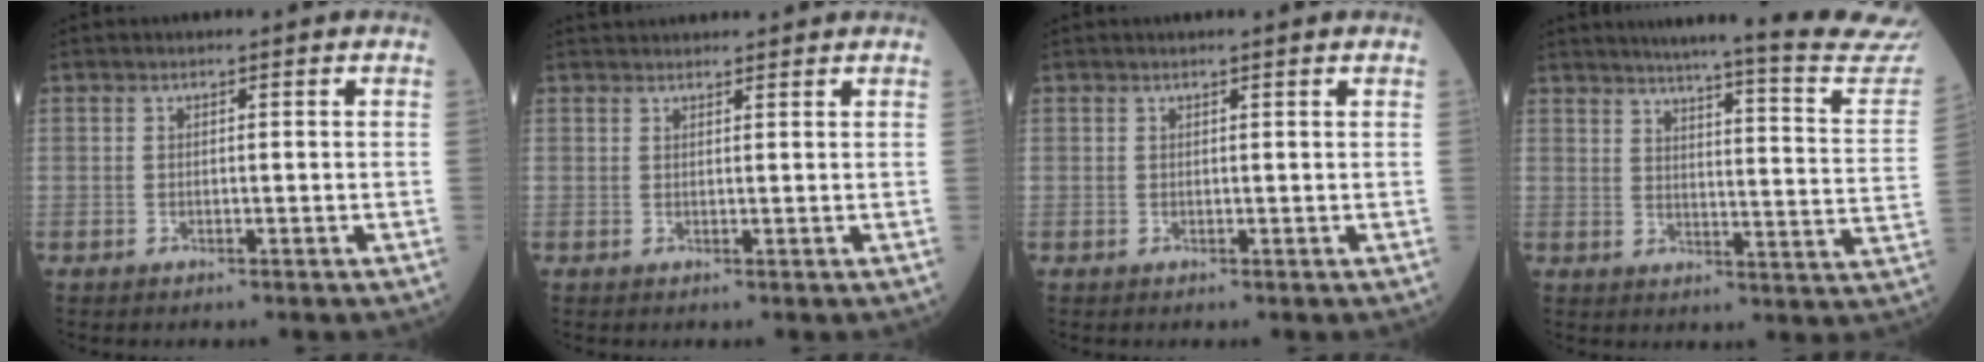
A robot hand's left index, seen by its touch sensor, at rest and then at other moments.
{"total": 4.9, "force": [4.7, 0.5, 1.0], "torque": [-0.011, 0.036, 0.065]}
{"total": 1.3, "force": [1.2, -0.2, 0.6], "torque": [-0.013, 0.006, 0.018]}
{"total": 23.4, "force": [21.9, -1.4, 8.4], "torque": [-0.117, -0.108, 0.253]}